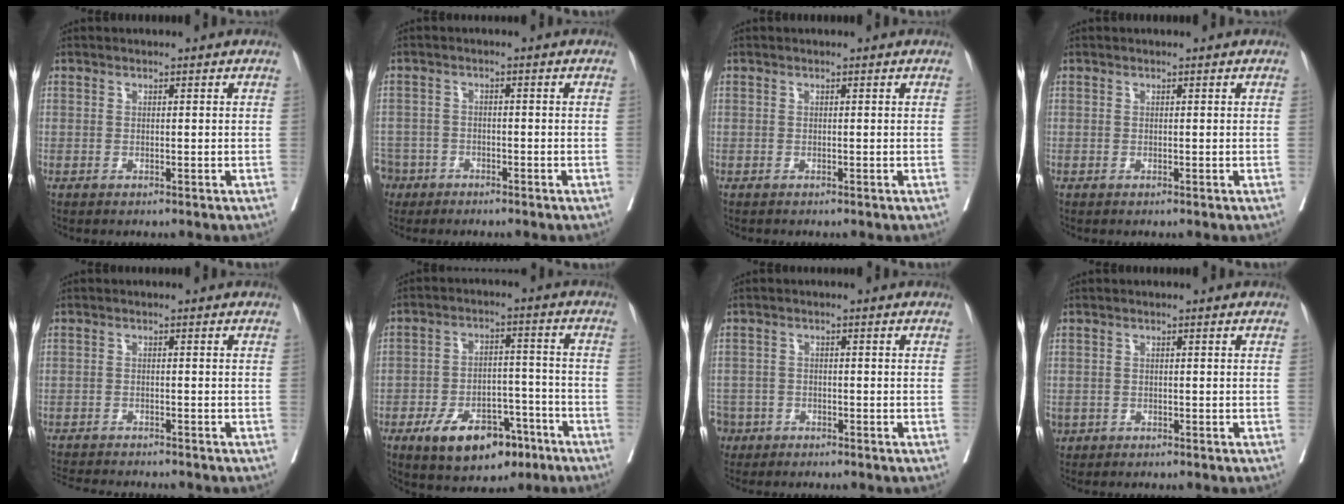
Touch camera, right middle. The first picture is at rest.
{"total": 7.0, "force": [-4.7, 5.1, 0.9], "torque": [-0.036, 0.000, -0.086]}
{"total": 0.0}
{"total": 0.0}
{"total": 9.1, "force": [-8.5, 1.1, 3.1], "torque": [-0.042, -0.009, -0.122]}
{"total": 12.1, "force": [-7.2, 6.2, 7.6], "torque": [-0.113, 0.013, -0.107]}
{"total": 6.8, "force": [-4.3, 5.1, 1.1], "torque": [-0.042, 0.000, -0.077]}
{"total": 1.9, "force": [-1.1, 1.5, 0.6], "torque": [-0.016, -0.001, -0.016]}